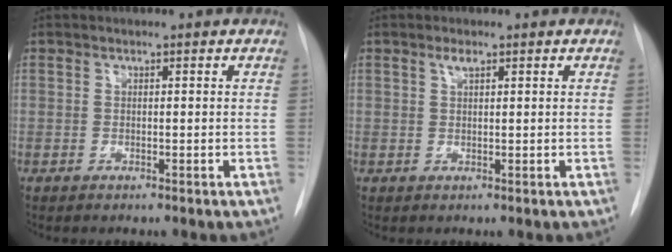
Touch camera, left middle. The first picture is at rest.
{"total": 1.2, "force": [0.8, 0.3, 0.9], "torque": [-0.016, 0.002, 0.015]}